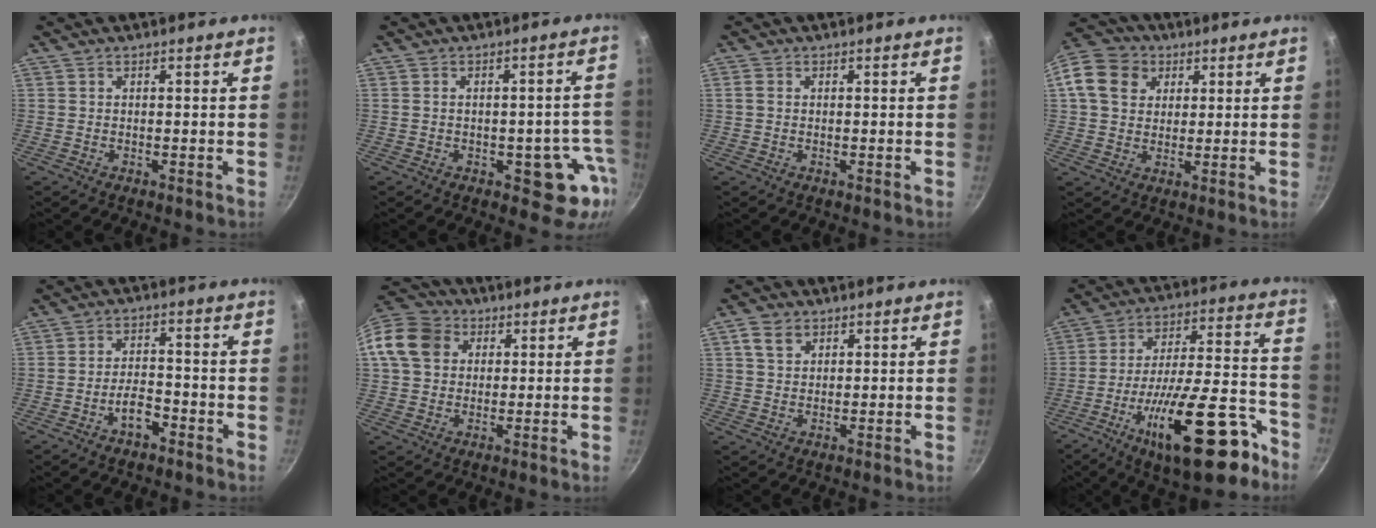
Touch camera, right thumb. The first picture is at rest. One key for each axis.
{"total": 8.5, "fx": -3.1, "fy": 4.6, "fz": 6.5, "tx": -0.021, "ty": 0.029, "tz": -0.037}
{"total": 1.3, "fx": 0.1, "fy": 1.1, "fz": 0.7, "tx": -0.014, "ty": 0.004, "tz": -0.001}
{"total": 12.3, "fx": 3.8, "fy": 10.1, "fz": 5.9, "tx": -0.106, "ty": 0.015, "tz": 0.056}
{"total": 4.9, "fx": -2.9, "fy": 2.3, "fz": 3.2, "tx": -0.044, "ty": 0.029, "tz": -0.049}
{"total": 12.1, "fx": 3.2, "fy": 10.0, "fz": 6.0, "tx": -0.100, "ty": 0.021, "tz": 0.044}
{"total": 4.3, "fx": 2.1, "fy": 3.1, "fz": 2.1, "tx": -0.026, "ty": -0.001, "tz": 0.039}
{"total": 23.8, "fx": -12.5, "fy": 8.3, "fz": 18.4, "tx": -0.249, "ty": 0.069, "tz": -0.192}